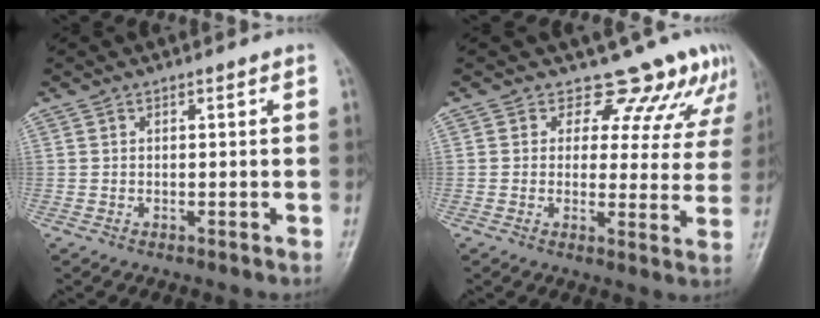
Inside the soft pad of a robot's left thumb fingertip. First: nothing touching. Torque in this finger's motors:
{"motor_torque": [-0.06, 0.21, -0.15, -0.24, 0.02]}